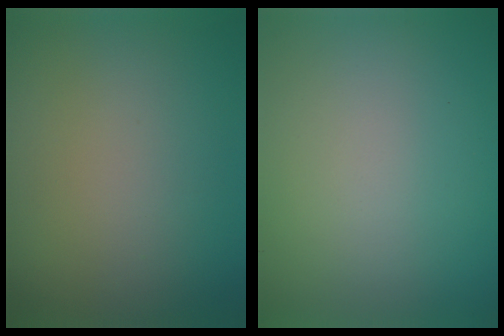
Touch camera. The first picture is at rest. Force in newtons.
{"total": 0.0}